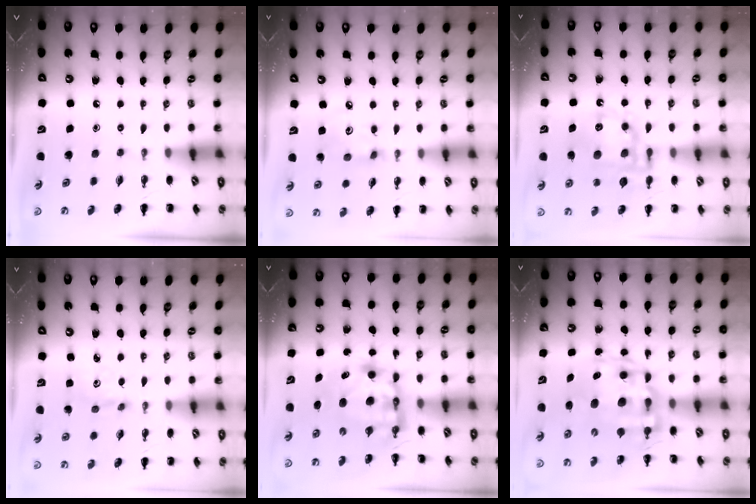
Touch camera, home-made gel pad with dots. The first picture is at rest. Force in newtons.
{"total": 3.5, "press": 3.5, "slide": 0.7}
{"total": 15.2, "press": 14.8, "slide": 3.6}
{"total": 3.0, "press": 2.9, "slide": 0.9}
{"total": 7.7, "press": 7.4, "slide": 2.0}
{"total": 14.3, "press": 14.0, "slide": 3.2}